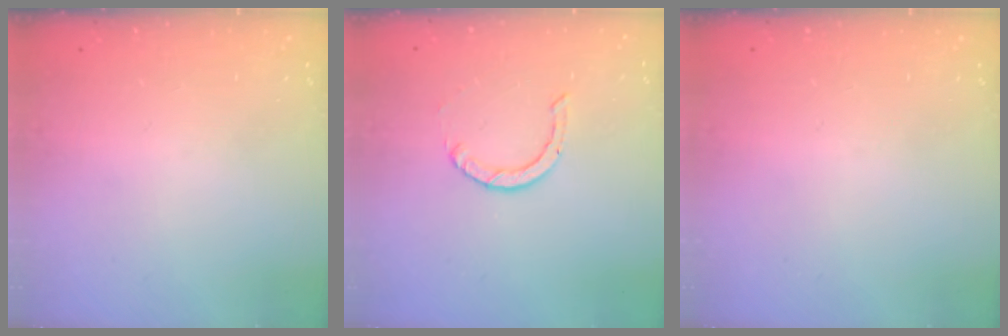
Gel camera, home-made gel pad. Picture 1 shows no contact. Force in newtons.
{"total": 0.9, "press": 0.9, "slide": 0.1}
{"total": 0.0}